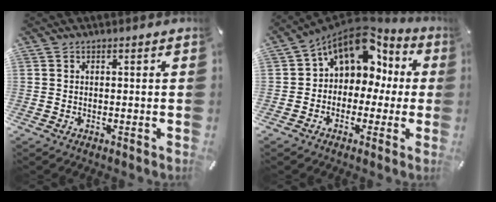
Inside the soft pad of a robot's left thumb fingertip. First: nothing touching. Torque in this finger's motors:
{"motor_torque": [1.54, 3.47, 1.12, 0.66, 0.17]}